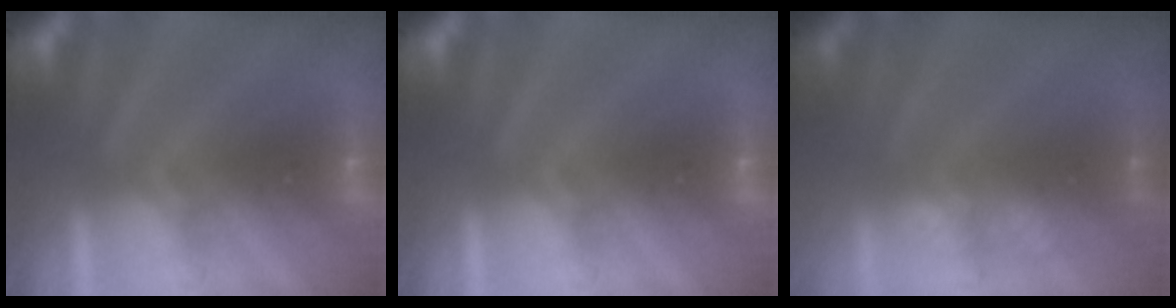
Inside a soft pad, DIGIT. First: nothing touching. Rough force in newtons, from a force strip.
{"total": 0.0}
{"total": 2.9}